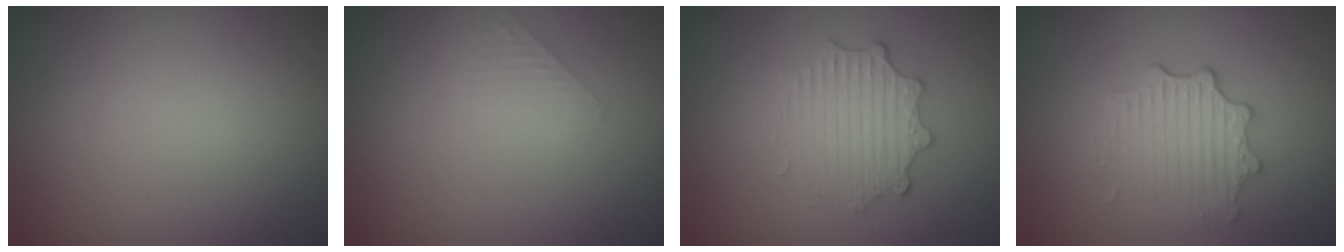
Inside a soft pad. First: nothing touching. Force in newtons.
{"total": 1.3, "press": 1.3, "slide": 0.2}
{"total": 3.2, "press": 2.8, "slide": 1.6}
{"total": 3.4, "press": 2.7, "slide": 2.1}